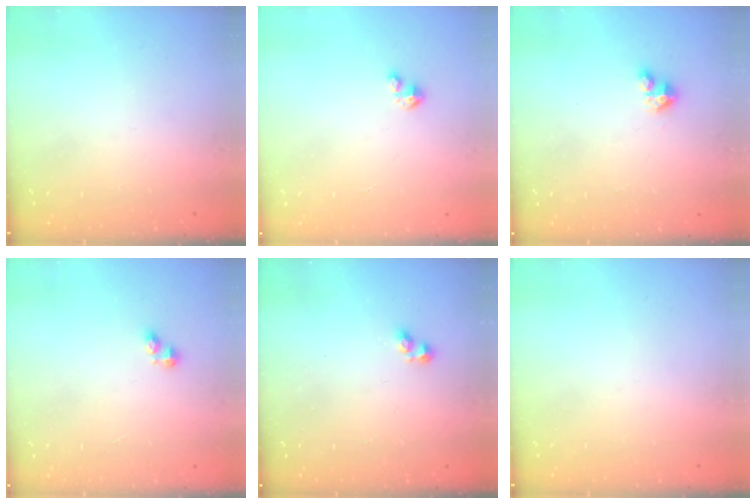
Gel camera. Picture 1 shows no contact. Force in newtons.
{"total": 1.2, "press": 1.2, "slide": 0.2}
{"total": 2.8, "press": 2.8, "slide": 0.2}
{"total": 2.8, "press": 2.8, "slide": 0.4}
{"total": 1.9, "press": 1.9, "slide": 0.3}
{"total": 0.0}